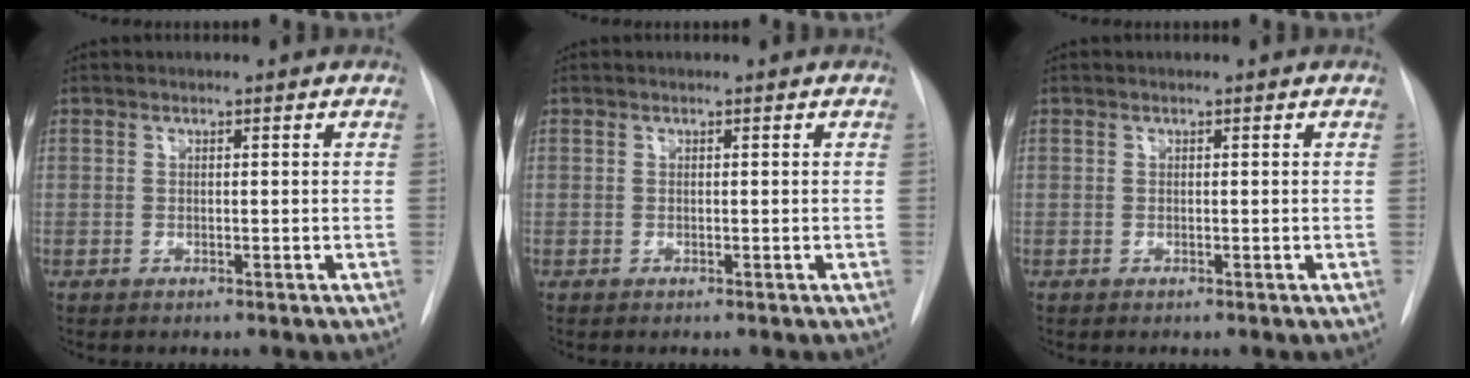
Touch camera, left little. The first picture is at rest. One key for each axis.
{"total": 0.0}
{"total": 0.0}